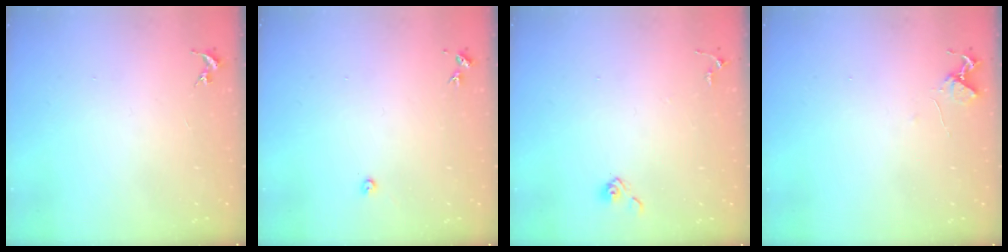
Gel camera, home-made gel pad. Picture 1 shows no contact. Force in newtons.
{"total": 2.2, "press": 2.2, "slide": 0.3}
{"total": 5.3, "press": 5.3, "slide": 0.6}
{"total": 5.3, "press": 5.2, "slide": 0.6}